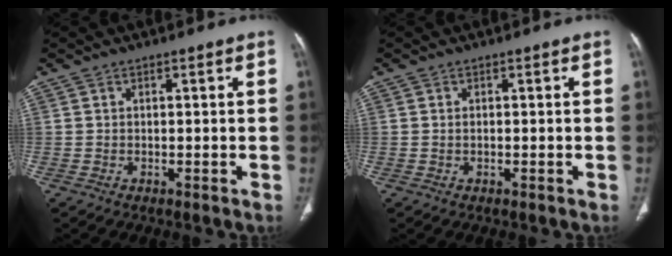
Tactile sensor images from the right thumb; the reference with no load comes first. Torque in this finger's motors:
{"motor_torque": [-0.21, 0.28, -0.16, 0.58, -0.02]}